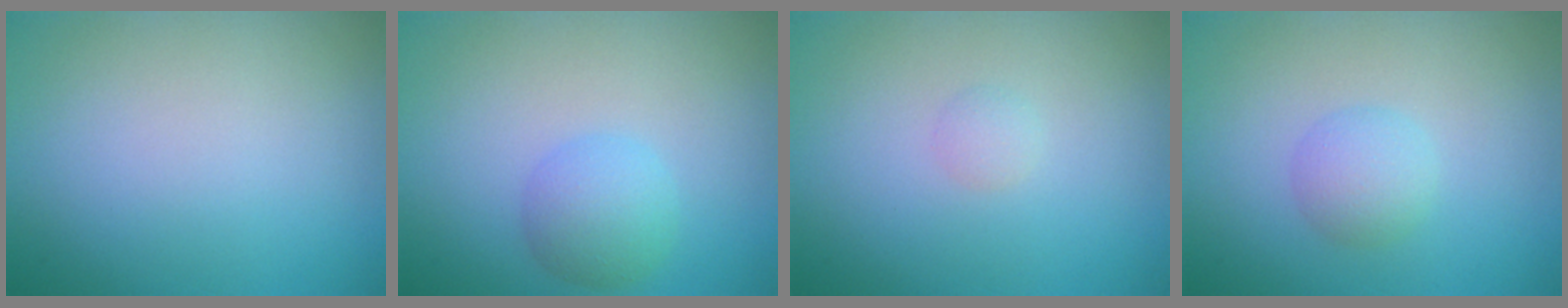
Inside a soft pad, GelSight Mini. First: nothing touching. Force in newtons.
{"total": 2.7, "press": 2.7, "slide": 0.1}
{"total": 0.7, "press": 0.7, "slide": 0.0}
{"total": 2.0, "press": 2.0, "slide": 0.0}